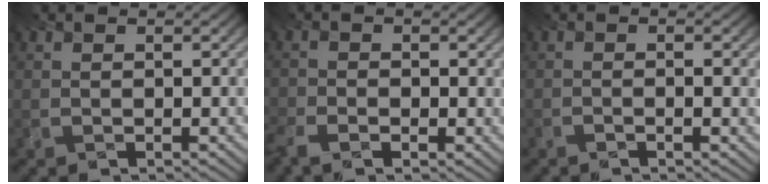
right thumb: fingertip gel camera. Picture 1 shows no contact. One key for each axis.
{"total": 2.9, "fx": -2.0, "fy": 1.8, "fz": 1.0, "tx": -0.034, "ty": -0.007, "tz": -0.045}
{"total": 1.5, "fx": -0.7, "fy": 0.2, "fz": 1.3, "tx": -0.015, "ty": -0.001, "tz": -0.022}